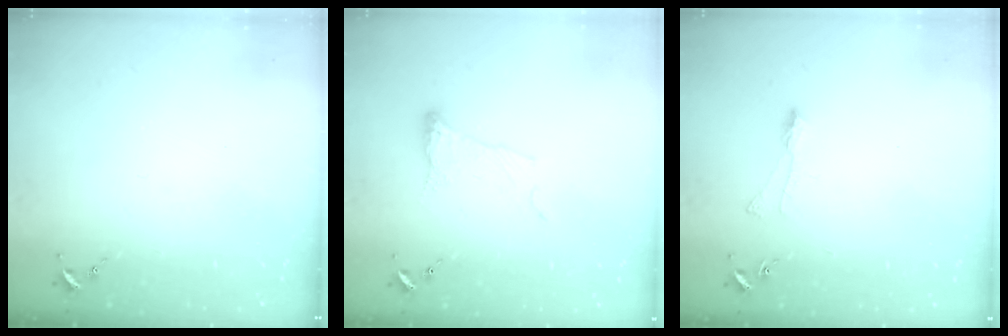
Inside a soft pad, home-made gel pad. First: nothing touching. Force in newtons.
{"total": 8.9, "press": 8.9, "slide": 0.4}
{"total": 6.5, "press": 6.5, "slide": 0.6}